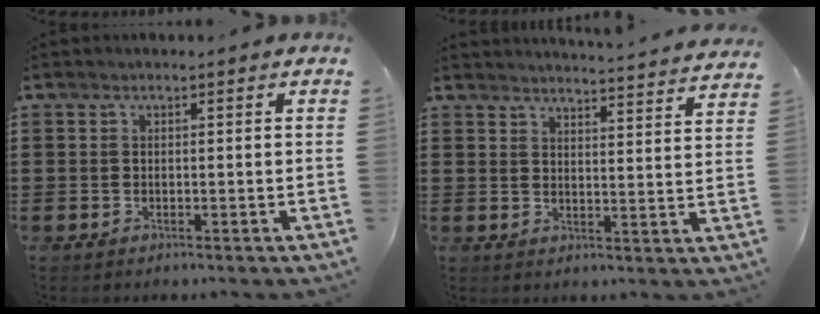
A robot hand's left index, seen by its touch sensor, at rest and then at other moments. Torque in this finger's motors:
{"motor_torque": [0.20, 0.50, 0.07, 0.04]}